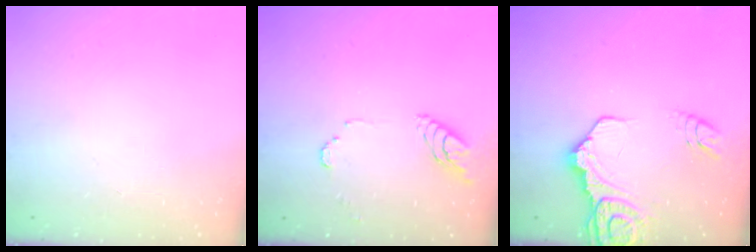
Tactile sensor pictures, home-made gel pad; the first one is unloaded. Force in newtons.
{"total": 9.0, "press": 9.0, "slide": 0.7}
{"total": 14.3, "press": 14.2, "slide": 1.7}